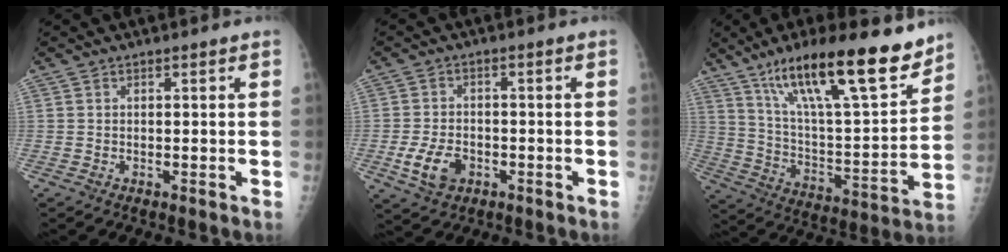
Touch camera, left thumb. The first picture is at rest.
{"total": 6.5, "force": [-2.4, 4.4, 4.1], "torque": [-0.073, 0.007, -0.038]}
{"total": 24.6, "force": [16.4, 5.7, 17.5], "torque": [-0.265, -0.062, 0.278]}